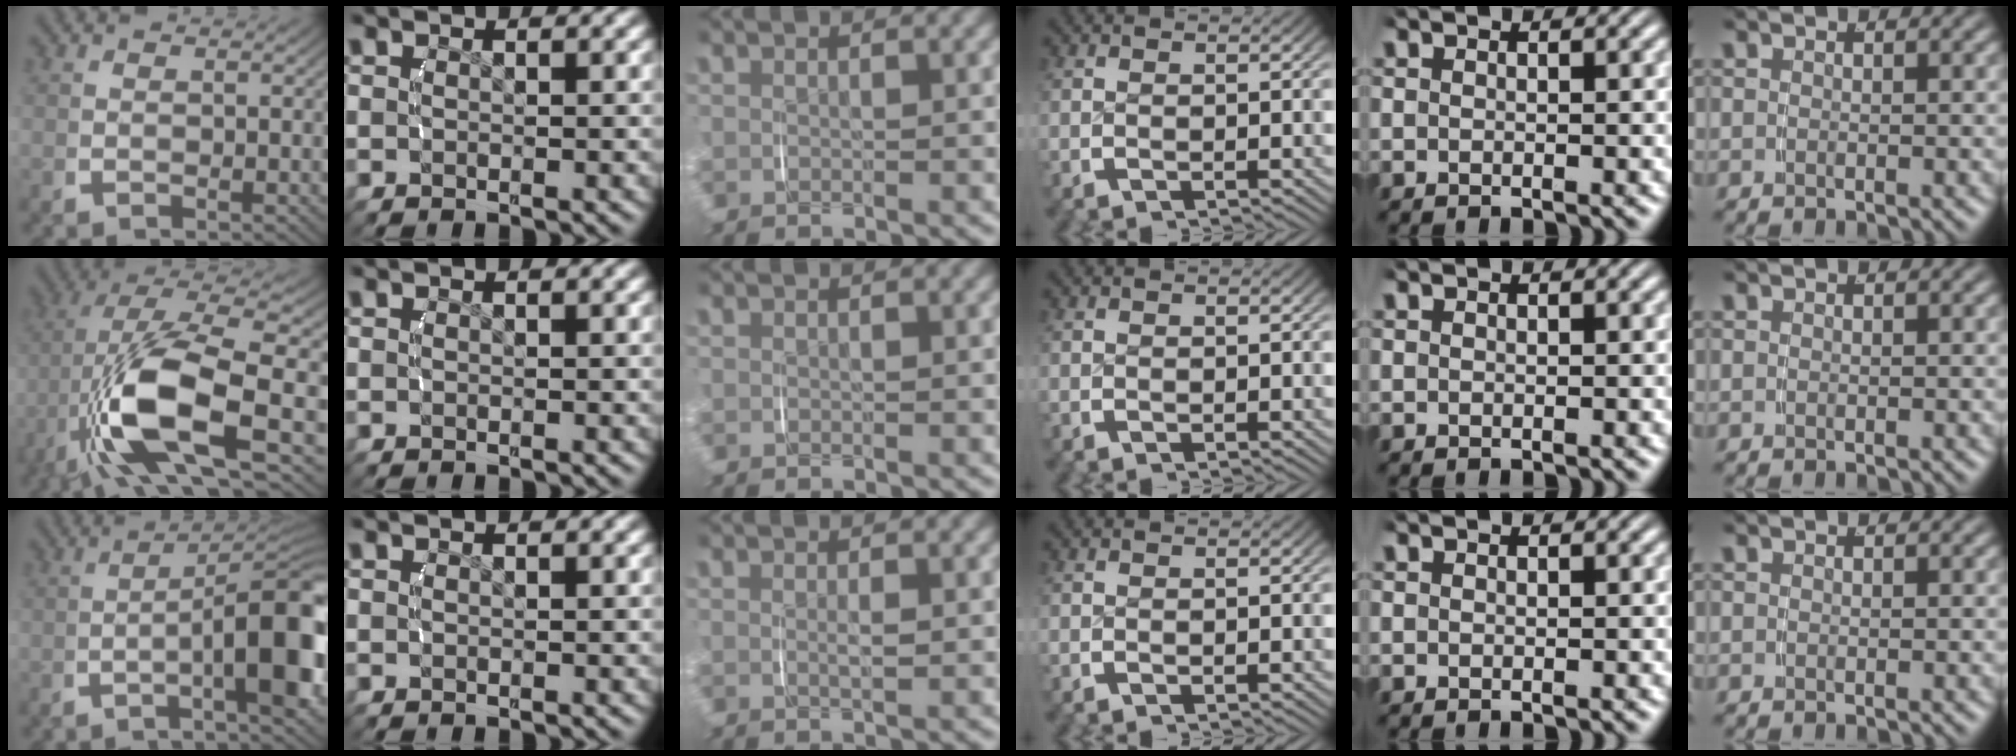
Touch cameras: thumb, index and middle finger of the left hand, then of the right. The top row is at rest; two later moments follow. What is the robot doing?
{"motion": "lift_and_place", "object": "camera"}